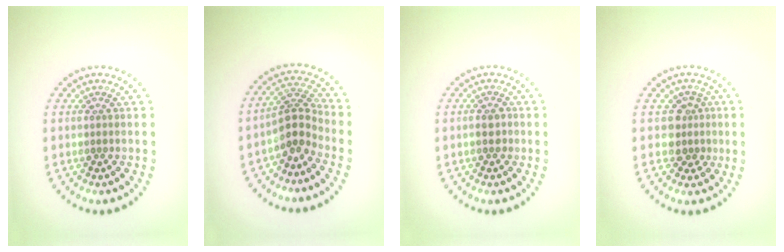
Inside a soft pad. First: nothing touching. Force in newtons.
{"total": 3.2, "press": 2.4, "slide": 2.1}
{"total": 1.3, "press": 1.3, "slide": 0.3}
{"total": 2.4, "press": 1.9, "slide": 1.5}